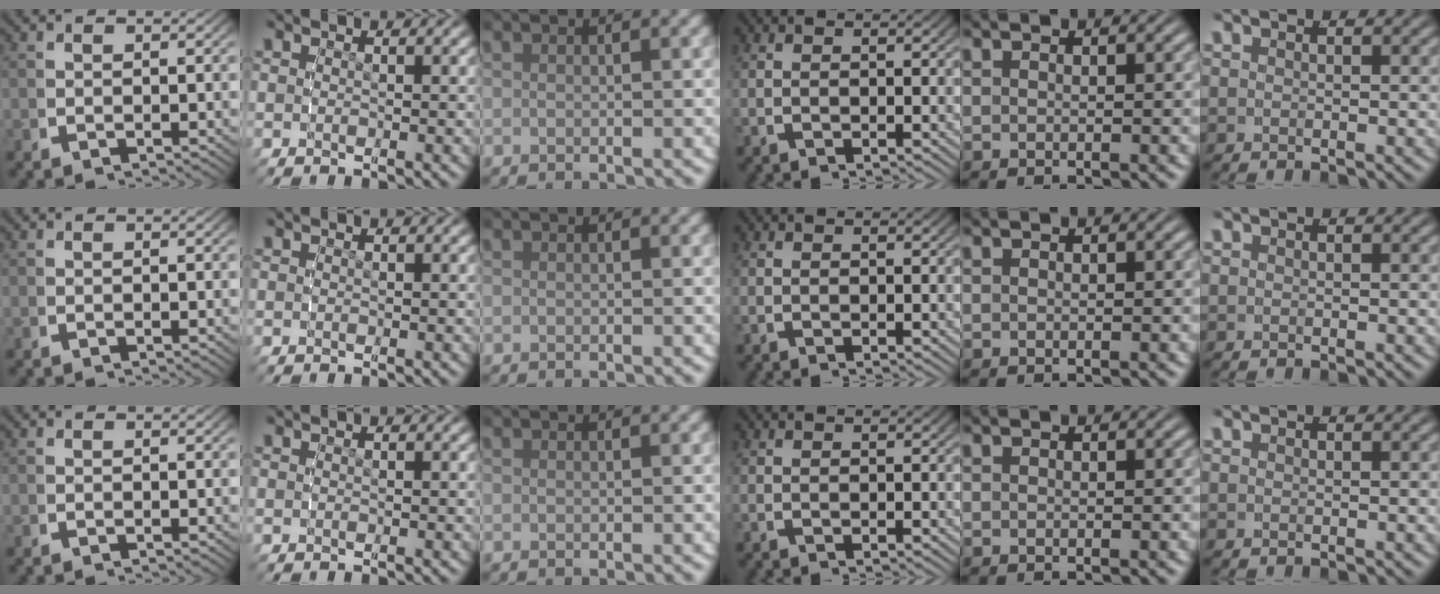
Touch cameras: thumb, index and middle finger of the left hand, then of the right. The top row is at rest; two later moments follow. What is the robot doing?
{"motion": "reach", "object": "paper towel"}